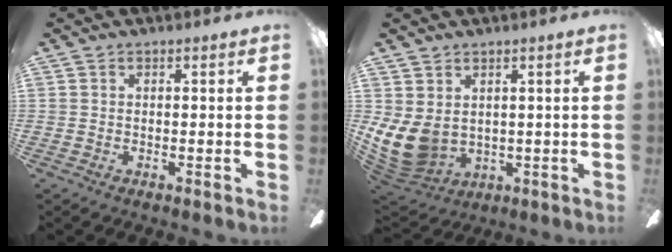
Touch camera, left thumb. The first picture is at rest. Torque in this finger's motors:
{"motor_torque": [1.27, 1.64, 0.87, -0.85, 0.07]}